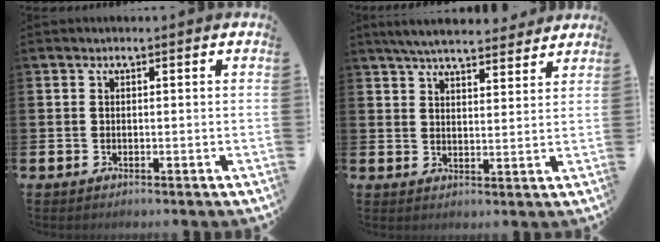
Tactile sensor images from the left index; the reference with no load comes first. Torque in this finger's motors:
{"motor_torque": [1.02, -1.12, 0.65, 0.16]}